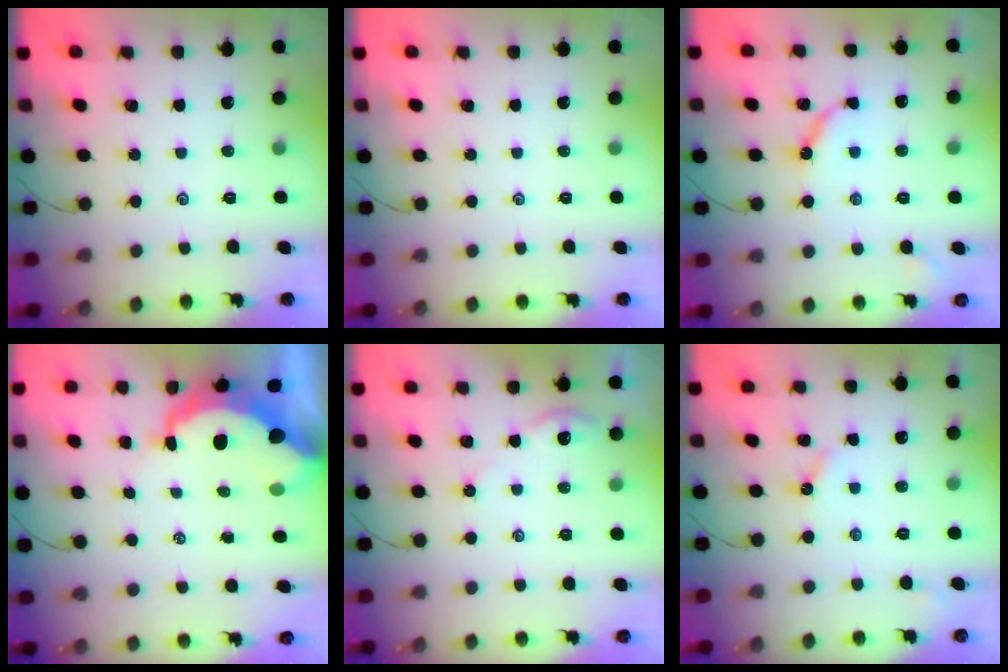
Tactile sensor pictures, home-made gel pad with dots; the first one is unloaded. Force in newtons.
{"total": 0.0}
{"total": 7.3, "press": 7.3, "slide": 0.7}
{"total": 10.5, "press": 10.4, "slide": 1.4}
{"total": 2.9, "press": 2.9, "slide": 0.3}
{"total": 3.4, "press": 3.4, "slide": 0.5}